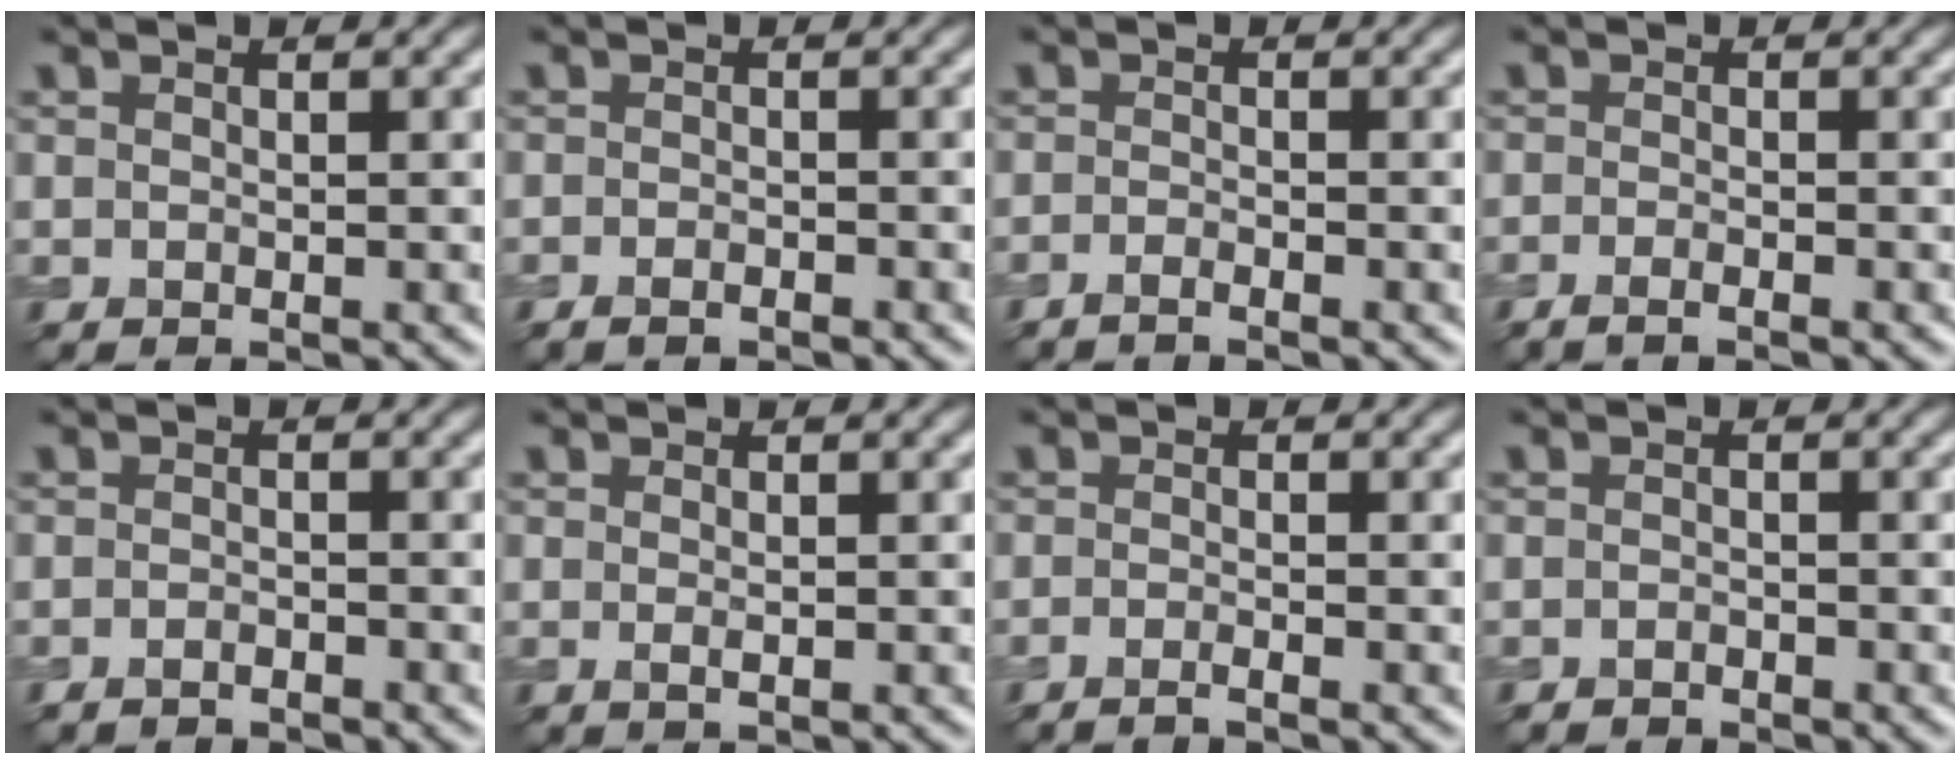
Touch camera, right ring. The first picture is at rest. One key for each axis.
{"total": 0.9, "fx": -0.8, "fy": 0.2, "fz": 0.2, "tx": -0.005, "ty": -0.003, "tz": -0.019}
{"total": 0.8, "fx": -0.8, "fy": -0.2, "fz": 0.1, "tx": -0.005, "ty": -0.004, "tz": -0.020}
{"total": 1.0, "fx": -0.9, "fy": -0.1, "fz": 0.5, "tx": -0.013, "ty": -0.005, "tz": -0.020}
{"total": 0.9, "fx": -0.9, "fy": 0.1, "fz": -0.1, "tx": 0.003, "ty": -0.003, "tz": -0.021}
{"total": 0.7, "fx": 0.2, "fy": 0.1, "fz": 0.6, "tx": -0.013, "ty": -0.005, "tz": 0.005}
{"total": 1.0, "fx": -0.9, "fy": -0.3, "fz": 0.3, "tx": -0.007, "ty": -0.005, "tz": -0.021}
{"total": 0.7, "fx": -0.7, "fy": 0.1, "fz": -0.3, "tx": 0.006, "ty": -0.001, "tz": -0.016}